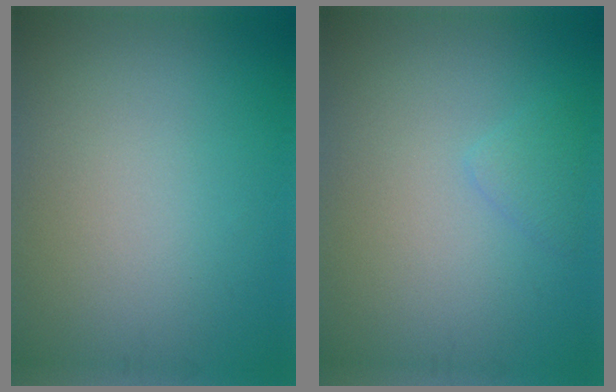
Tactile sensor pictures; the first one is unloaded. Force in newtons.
{"total": 1.2, "press": 1.1, "slide": 0.1}